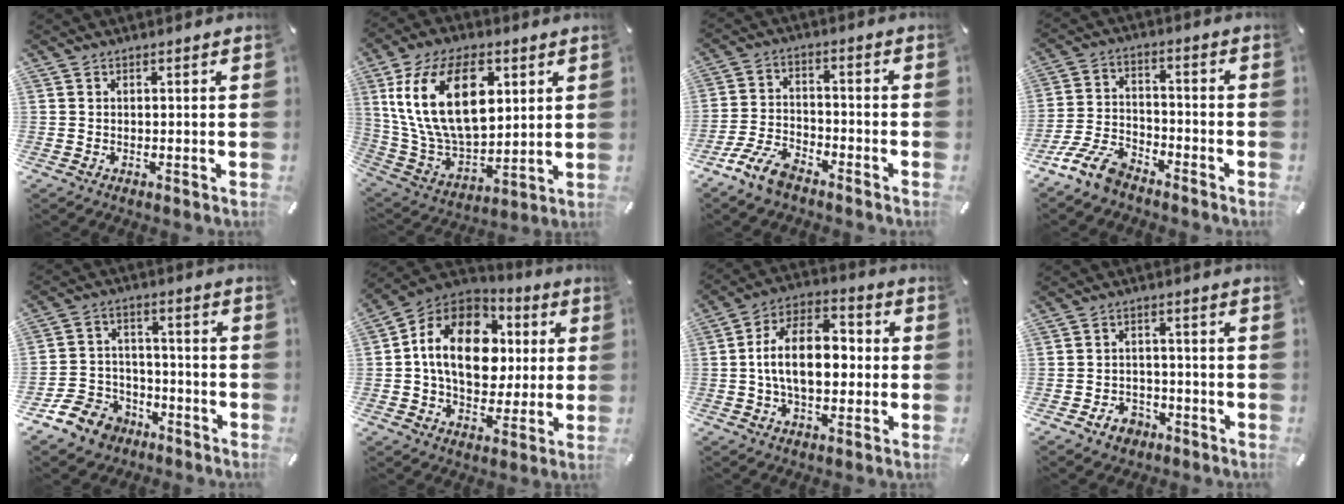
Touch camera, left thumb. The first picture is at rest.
{"total": 22.7, "force": [6.7, 13.7, 16.8], "torque": [-0.358, -0.007, 0.111]}
{"total": 9.0, "force": [-6.9, 3.7, 4.3], "torque": [-0.095, 0.028, -0.134]}
{"total": 10.3, "force": [-8.4, 3.9, 4.5], "torque": [-0.097, 0.041, -0.165]}
{"total": 11.3, "force": [-7.2, 8.1, 3.1], "torque": [-0.063, 0.060, -0.129]}
{"total": 18.2, "force": [1.7, 13.1, 12.5], "torque": [-0.238, 0.008, 0.029]}
{"total": 14.2, "force": [-1.0, 8.9, 11.0], "torque": [-0.210, 0.013, -0.020]}
{"total": 5.6, "force": [-3.2, 4.2, 2.0], "torque": [-0.035, 0.020, -0.057]}